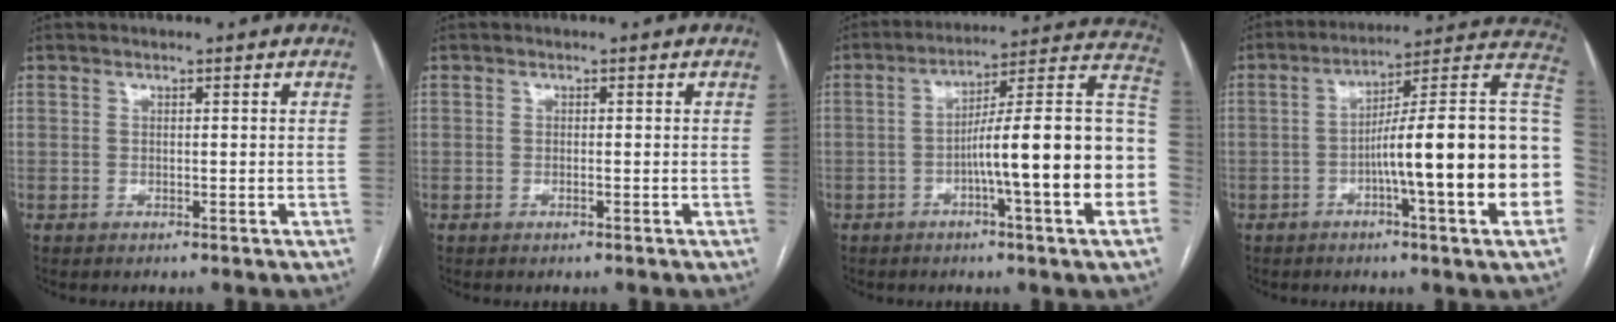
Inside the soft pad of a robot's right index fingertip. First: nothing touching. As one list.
[{"total": 0.6, "force": [-0.3, 0.0, 0.5], "torque": [-0.013, -0.001, -0.004]}, {"total": 20.1, "force": [-3.7, 0.6, 19.7], "torque": [-0.215, 0.034, -0.050]}, {"total": 22.8, "force": [-3.5, 1.0, 22.5], "torque": [-0.229, 0.028, -0.050]}]